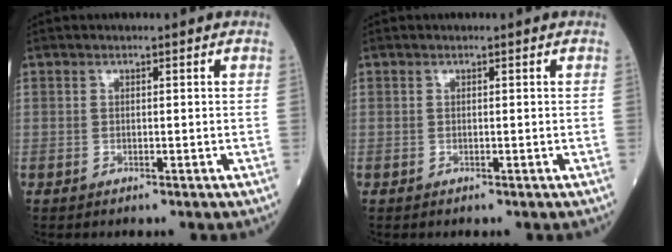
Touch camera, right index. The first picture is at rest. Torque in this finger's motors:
{"motor_torque": [0.00, 0.00, 0.00, 0.00]}